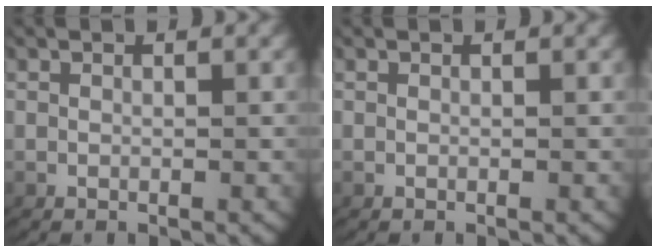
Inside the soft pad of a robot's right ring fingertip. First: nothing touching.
{"total": 0.0}